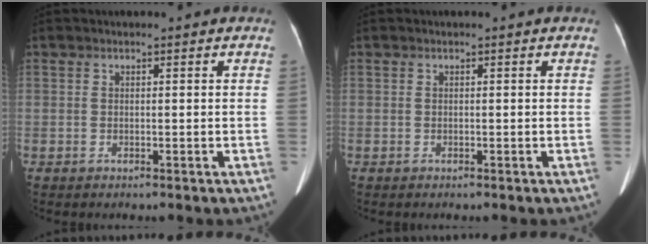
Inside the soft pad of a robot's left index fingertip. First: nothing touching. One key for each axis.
{"total": 0.0}